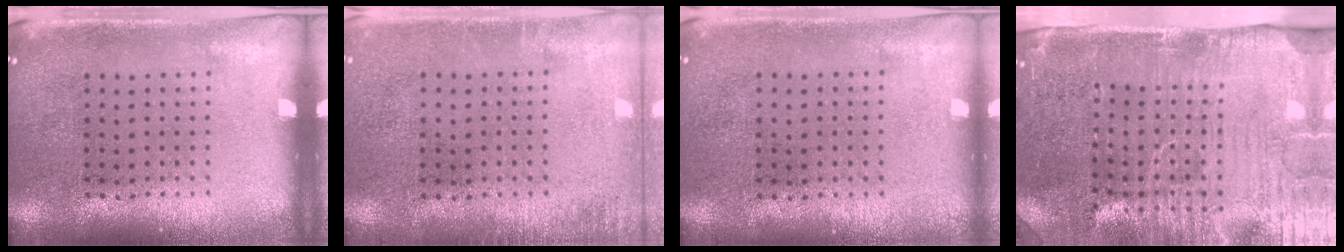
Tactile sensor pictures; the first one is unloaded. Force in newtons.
{"total": 0.9, "press": 0.9, "slide": 0.2}
{"total": 0.0}
{"total": 5.2, "press": 4.4, "slide": 2.8}